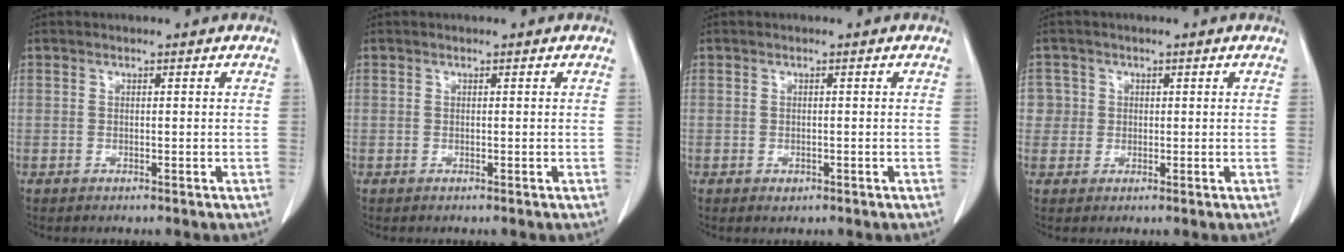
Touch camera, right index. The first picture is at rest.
{"total": 0.0}
{"total": 0.7, "force": [-0.3, 0.5, 0.4], "torque": [-0.009, -0.001, 0.001]}
{"total": 2.7, "force": [0.4, 2.6, -0.2], "torque": [0.025, 0.006, 0.003]}